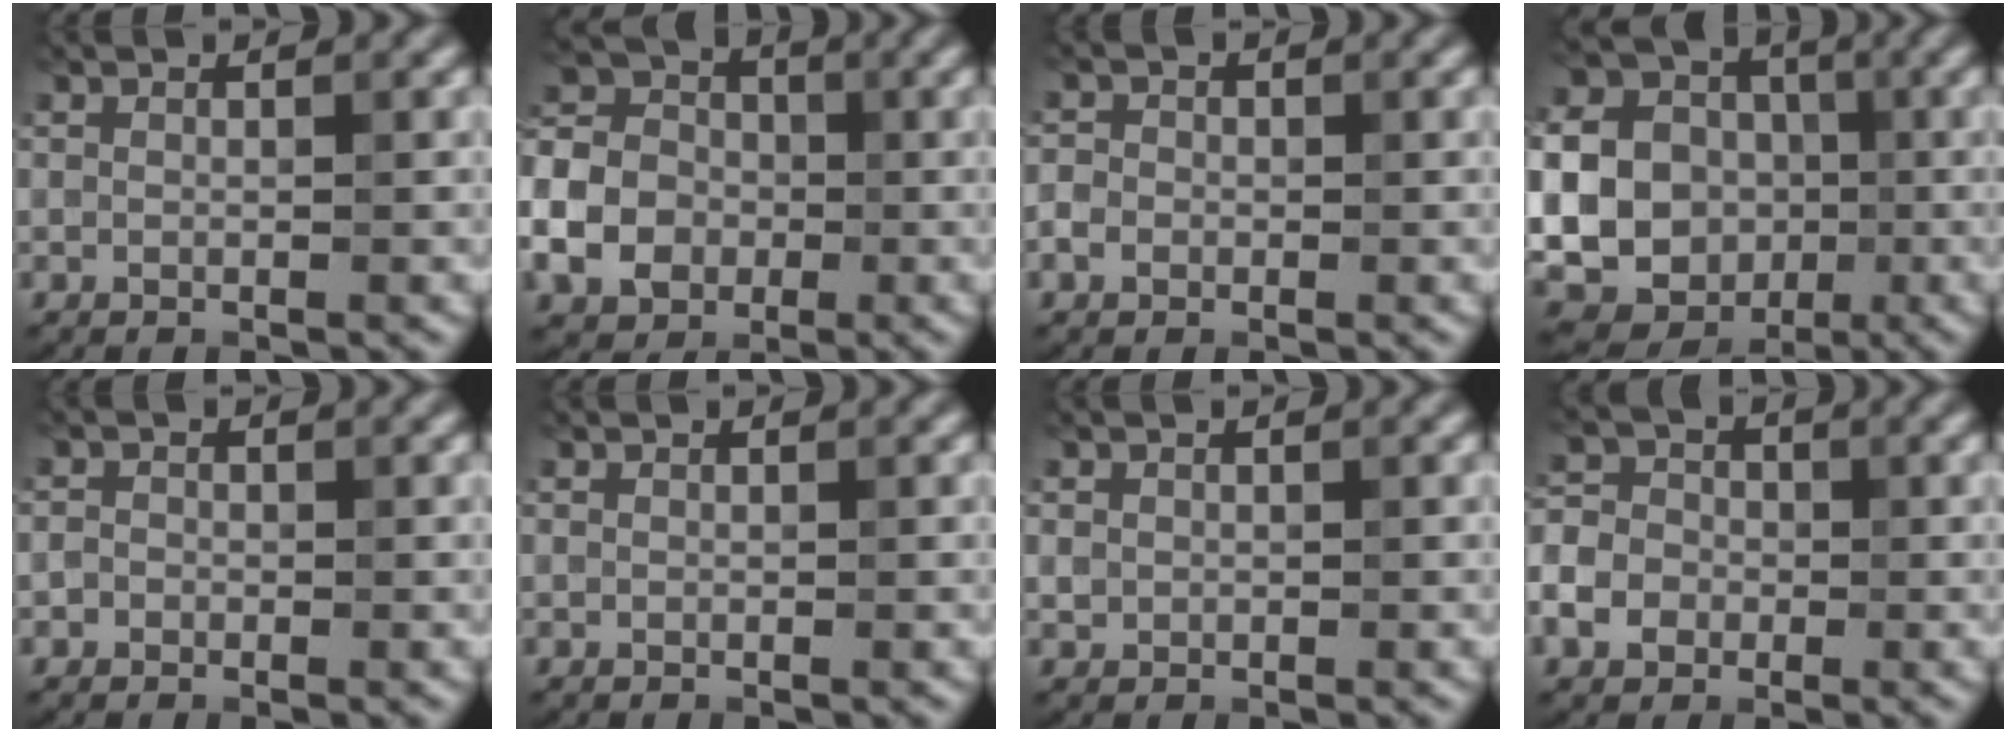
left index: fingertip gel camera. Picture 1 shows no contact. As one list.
[{"total": 7.2, "force": [-2.3, 5.8, 3.6], "torque": [-0.090, 0.004, -0.065]}, {"total": 1.8, "force": [-0.5, 1.6, 0.7], "torque": [-0.003, 0.001, -0.011]}, {"total": 25.9, "force": [-3.7, 24.3, 8.2], "torque": [-0.200, -0.012, -0.102]}, {"total": 1.0, "force": [-0.4, 0.9, 0.1], "torque": [0.008, -0.003, -0.011]}, {"total": 0.0}, {"total": 0.7, "force": [0.1, 0.7, 0.1], "torque": [0.003, -0.003, 0.002]}, {"total": 5.3, "force": [-1.9, 4.4, 2.1], "torque": [-0.028, -0.009, -0.051]}]